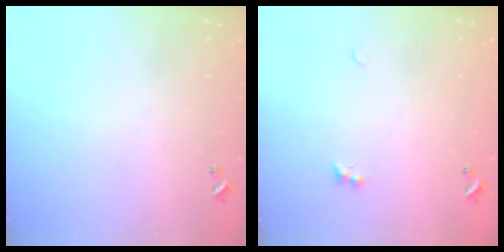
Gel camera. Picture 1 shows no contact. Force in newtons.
{"total": 1.8, "press": 1.7, "slide": 0.4}